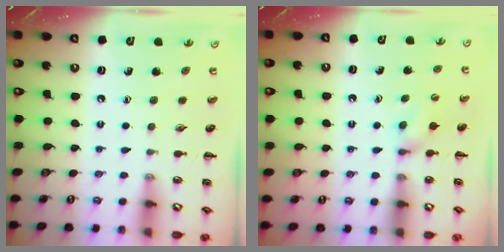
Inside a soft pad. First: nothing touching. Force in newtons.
{"total": 5.5, "press": 5.3, "slide": 1.7}